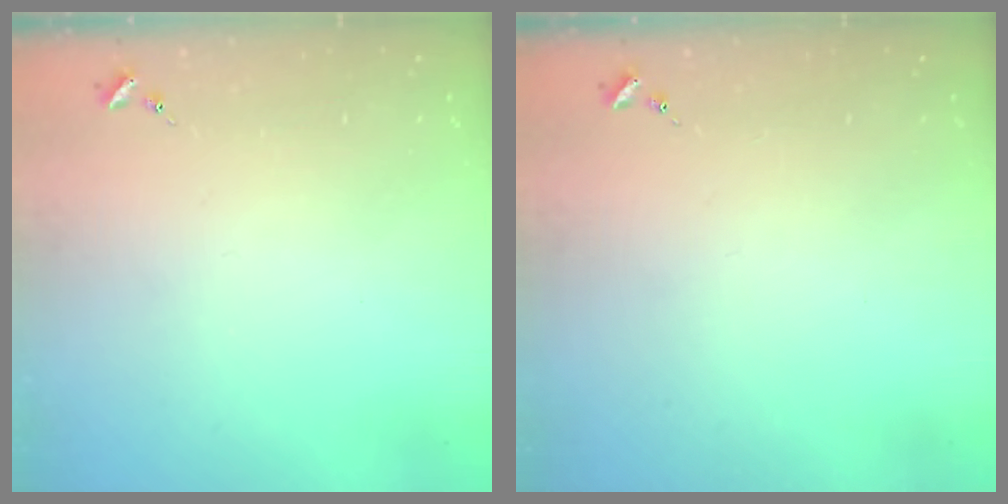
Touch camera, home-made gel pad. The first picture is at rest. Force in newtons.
{"total": 0.0}